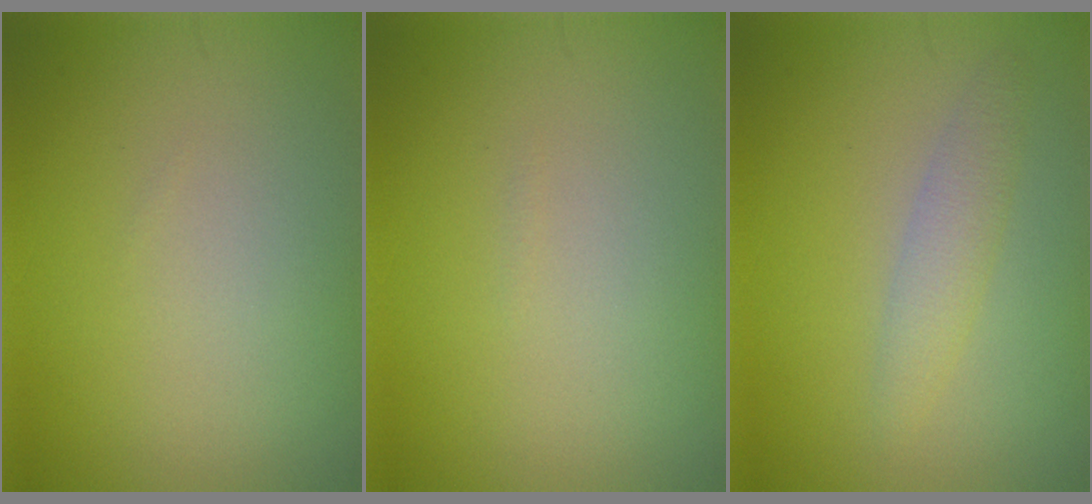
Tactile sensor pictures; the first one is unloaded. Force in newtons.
{"total": 0.0}
{"total": 2.0, "press": 2.0, "slide": 0.0}